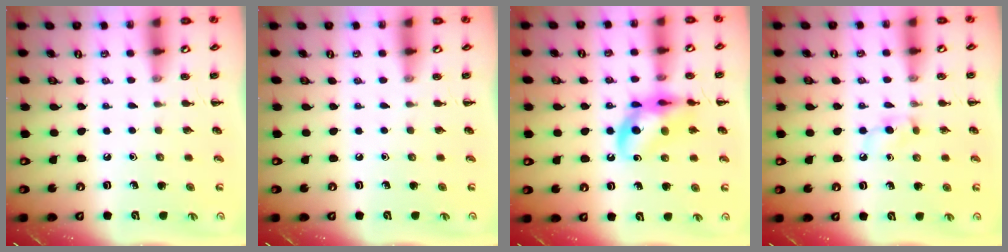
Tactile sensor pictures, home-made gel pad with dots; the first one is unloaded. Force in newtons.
{"total": 0.0}
{"total": 13.8, "press": 13.4, "slide": 3.0}
{"total": 3.5, "press": 3.1, "slide": 1.6}